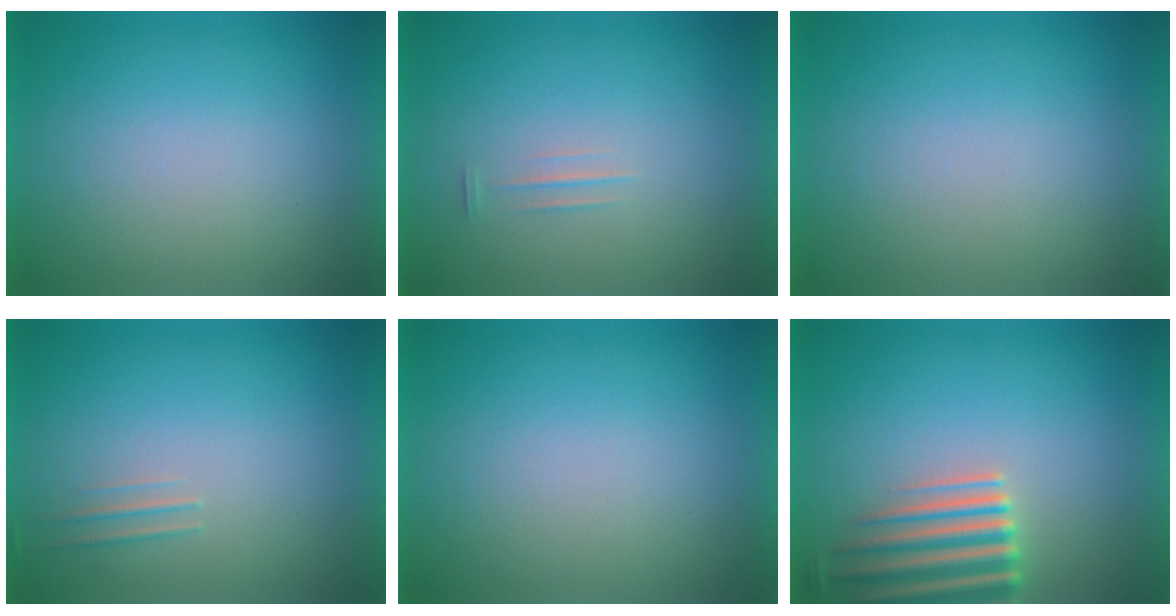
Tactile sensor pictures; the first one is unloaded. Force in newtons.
{"total": 1.6}
{"total": 0.0}
{"total": 1.6}
{"total": 0.0}
{"total": 6.0}